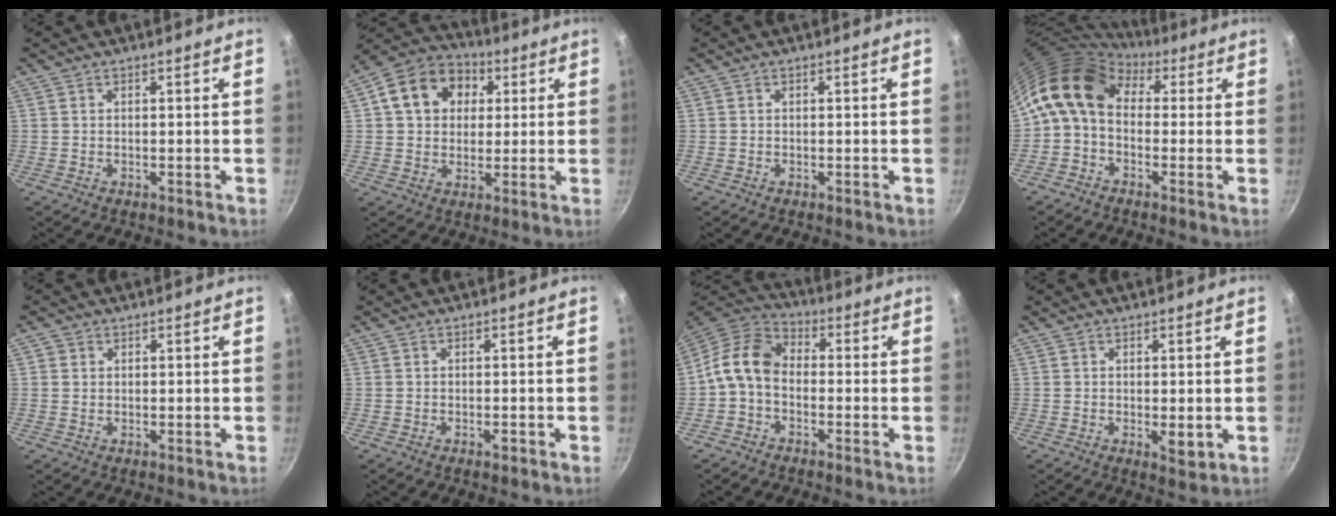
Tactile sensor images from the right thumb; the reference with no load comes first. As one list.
[{"total": 13.8, "force": [3.8, 11.0, 7.4], "torque": [-0.104, 0.021, 0.047]}, {"total": 0.0}, {"total": 10.7, "force": [2.2, 7.6, 7.2], "torque": [-0.115, 0.024, 0.014]}, {"total": 0.9, "force": [0.5, 0.7, 0.3], "torque": [-0.004, 0.000, 0.007]}, {"total": 1.0, "force": [-0.5, 0.4, 0.7], "torque": [-0.013, 0.003, -0.006]}, {"total": 9.2, "force": [-1.4, 6.5, 6.3], "torque": [-0.112, 0.040, -0.048]}, {"total": 2.7, "force": [0.0, 1.2, 2.5], "torque": [-0.038, -0.010, 0.002]}]